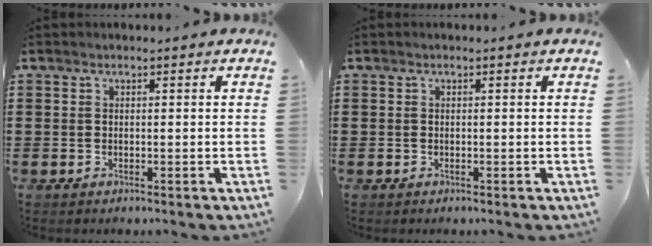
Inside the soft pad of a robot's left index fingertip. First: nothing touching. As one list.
[{"total": 0.0}]